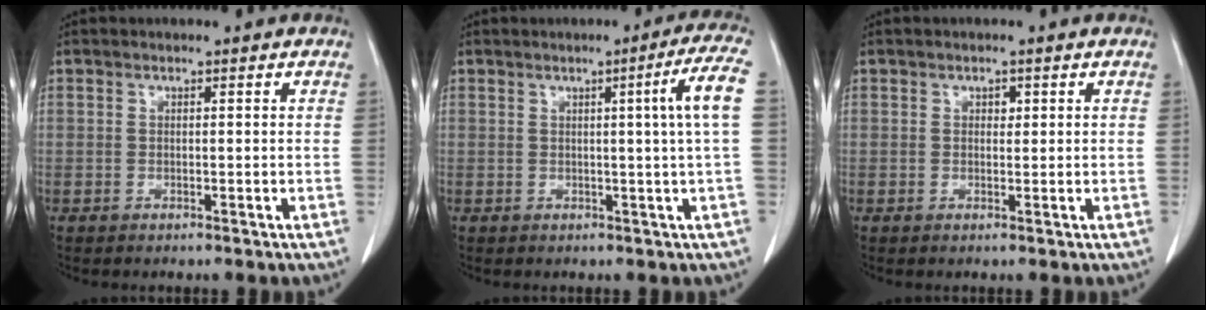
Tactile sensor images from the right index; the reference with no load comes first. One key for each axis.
{"total": 6.3, "fx": 0.9, "fy": -1.6, "fz": 6.1, "tx": -0.078, "ty": 0.000, "tz": 0.015}
{"total": 1.0, "fx": 0.4, "fy": 0.7, "fz": 0.6, "tx": -0.007, "ty": 0.000, "tz": 0.006}